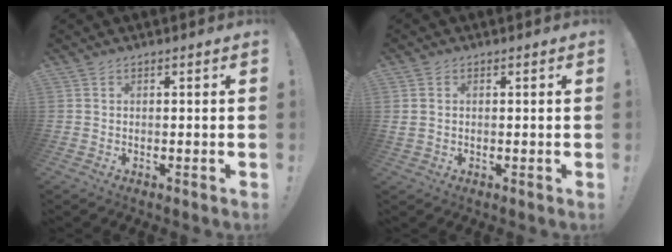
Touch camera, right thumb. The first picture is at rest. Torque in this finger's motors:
{"motor_torque": [-0.16, 0.10, 0.12, 0.12, 0.09]}